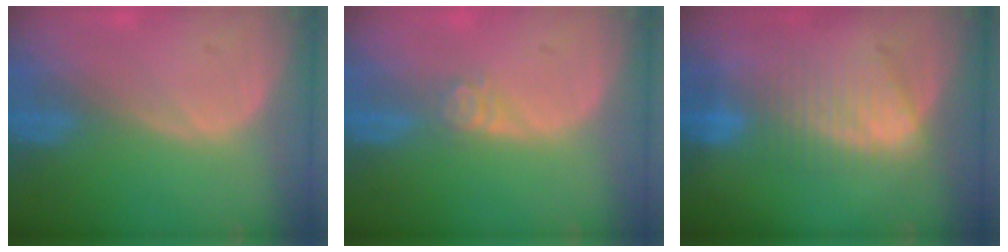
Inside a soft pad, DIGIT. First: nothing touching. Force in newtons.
{"total": 2.7, "press": 2.2, "slide": 1.5}
{"total": 7.4, "press": 7.3, "slide": 1.3}